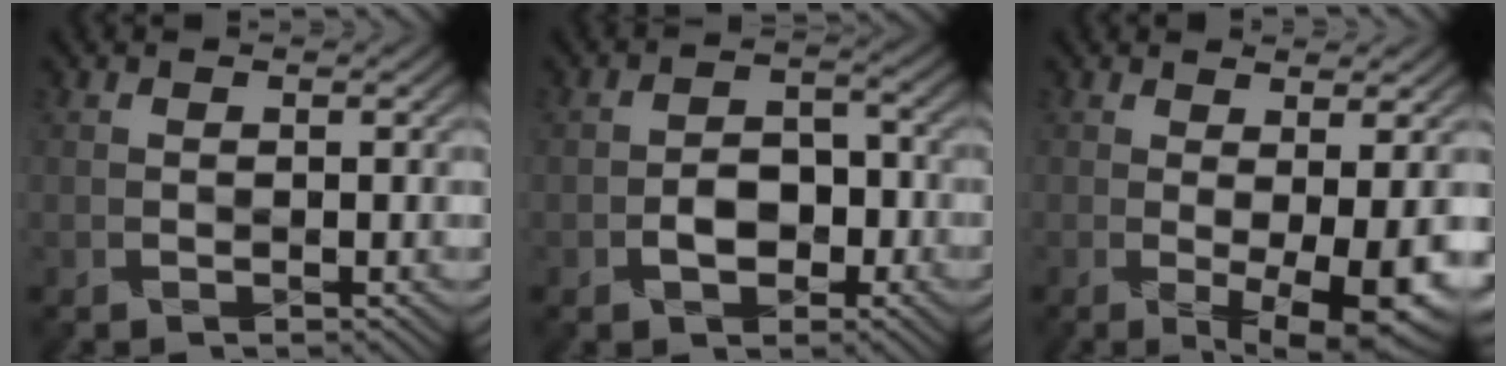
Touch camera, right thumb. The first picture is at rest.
{"total": 4.4, "force": [-2.2, 2.8, 2.5], "torque": [-0.034, 0.003, -0.046]}
{"total": 7.5, "force": [-1.1, 1.4, 7.3], "torque": [-0.102, 0.003, -0.015]}